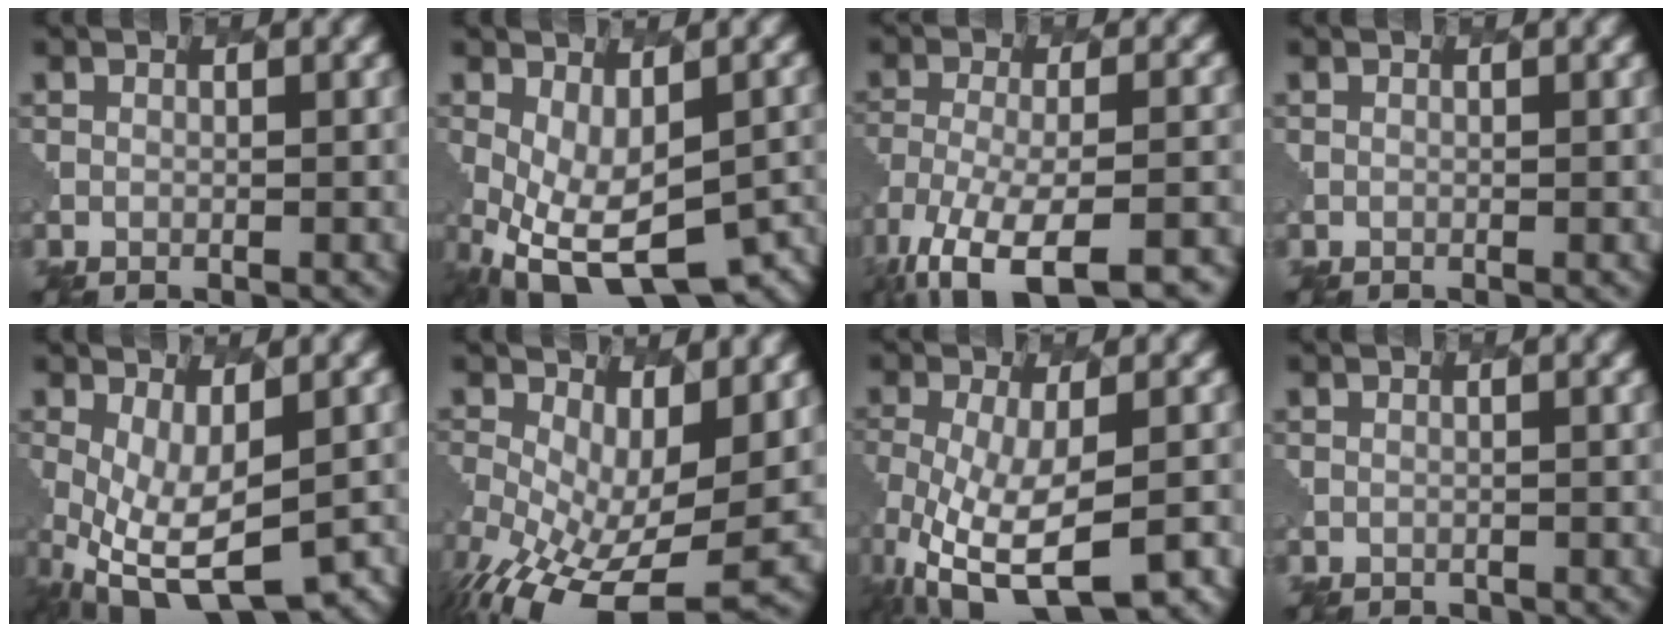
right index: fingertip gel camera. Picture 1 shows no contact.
{"total": 12.3, "force": [-4.6, 5.7, 9.9], "torque": [-0.182, -0.050, -0.052]}
{"total": 14.0, "force": [-10.3, 5.3, 7.9], "torque": [-0.150, -0.041, -0.134]}
{"total": 0.0}
{"total": 10.7, "force": [-3.6, 4.9, 8.8], "torque": [-0.169, -0.037, -0.043]}
{"total": 11.4, "force": [-2.9, 5.8, 9.3], "torque": [-0.195, -0.049, -0.035]}
{"total": 10.3, "force": [-4.6, 4.6, 8.0], "torque": [-0.175, -0.043, -0.069]}
{"total": 0.8, "force": [-0.5, 0.5, -0.2], "torque": [0.002, -0.003, -0.003]}